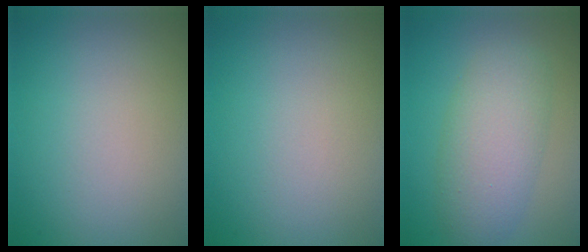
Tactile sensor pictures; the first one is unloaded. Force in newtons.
{"total": 0.0}
{"total": 5.3, "press": 5.3, "slide": 0.0}